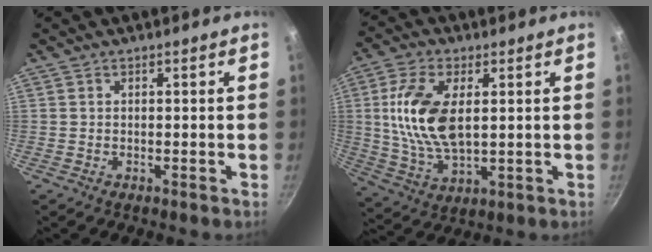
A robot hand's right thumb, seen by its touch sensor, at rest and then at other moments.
{"total": 14.2, "force": [2.3, 7.3, 11.9], "torque": [-0.229, -0.005, 0.047]}